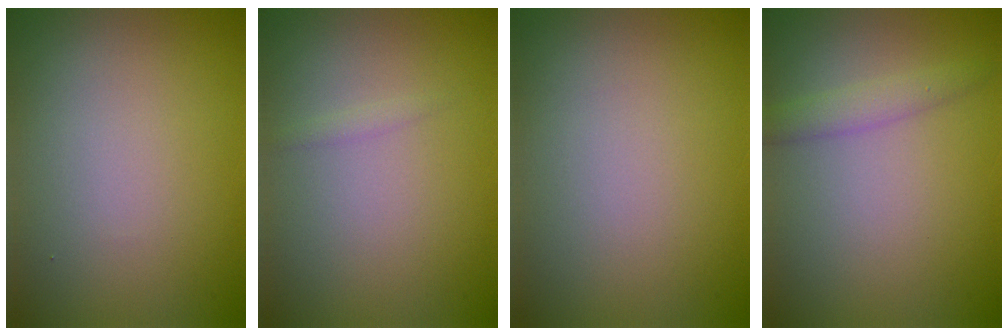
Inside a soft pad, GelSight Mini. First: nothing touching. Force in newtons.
{"total": 0.6, "press": 0.6, "slide": 0.0}
{"total": 0.0}
{"total": 1.8, "press": 1.8, "slide": 0.0}